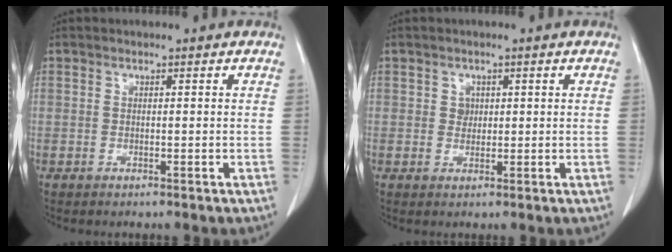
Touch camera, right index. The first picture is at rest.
{"total": 1.6, "force": [0.5, 1.4, 0.6], "torque": [-0.006, -0.002, 0.007]}